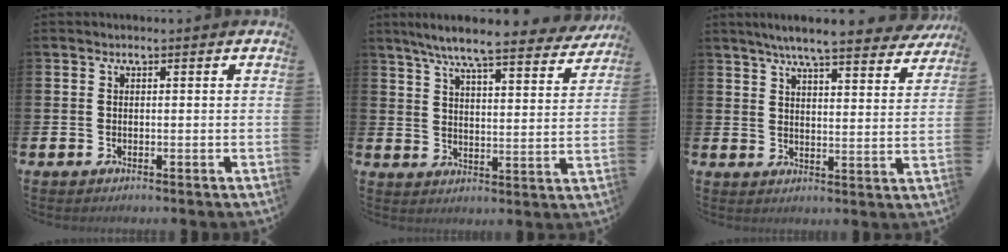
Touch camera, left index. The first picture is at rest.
{"total": 8.1, "force": [7.4, 0.6, 3.3], "torque": [-0.078, -0.046, 0.125]}
{"total": 7.0, "force": [6.4, 0.4, 2.6], "torque": [-0.062, -0.034, 0.110]}